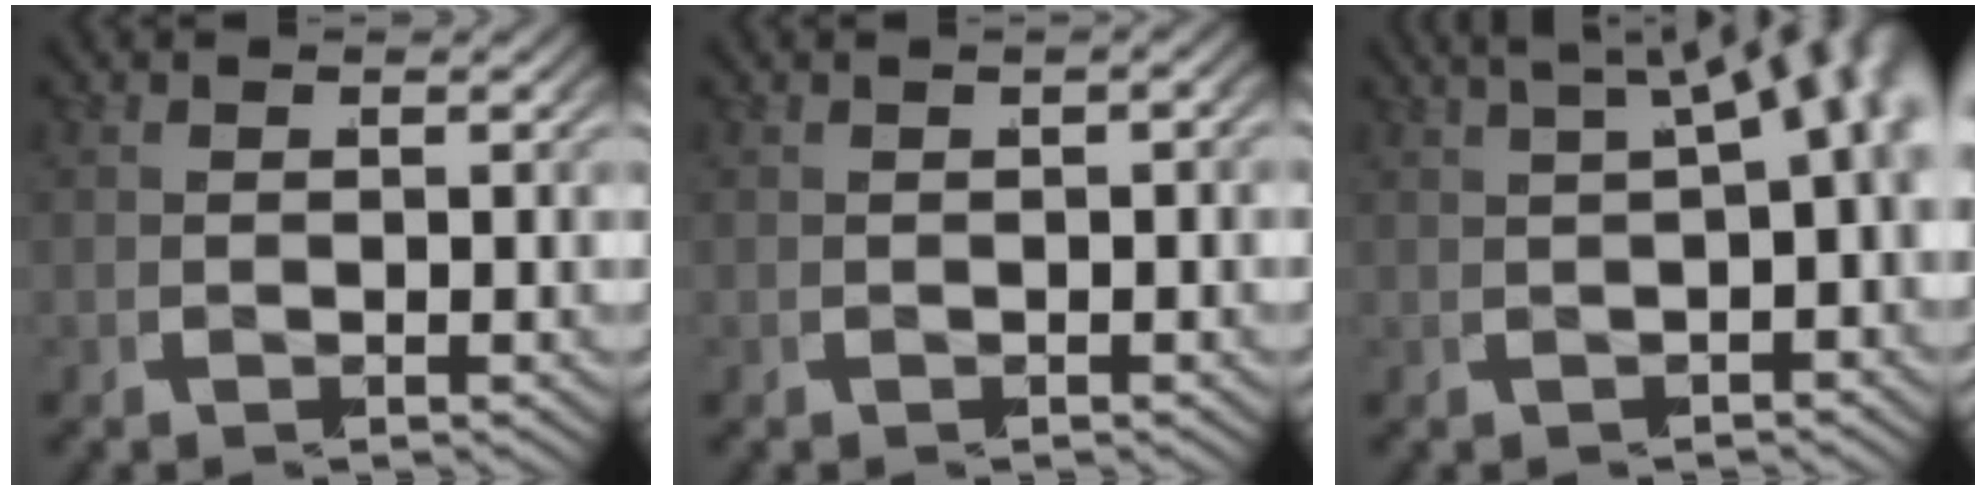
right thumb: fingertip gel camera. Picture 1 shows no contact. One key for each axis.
{"total": 1.9, "fx": 0.4, "fy": 0.9, "fz": 1.6, "tx": -0.015, "ty": 0.009, "tz": 0.003}
{"total": 8.5, "fx": 2.5, "fy": 4.8, "fz": 6.6, "tx": -0.061, "ty": 0.030, "tz": 0.019}